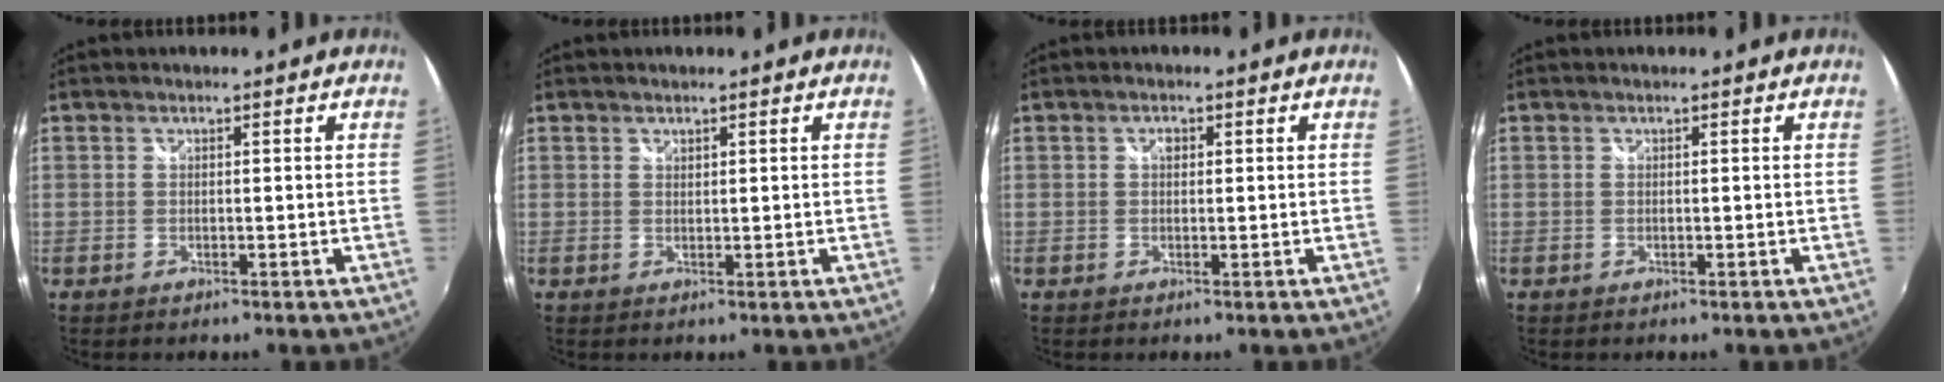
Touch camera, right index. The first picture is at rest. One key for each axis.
{"total": 0.6, "fx": 0.5, "fy": 0.3, "fz": 0.1, "tx": 0.000, "ty": 0.000, "tz": 0.010}
{"total": 1.1, "fx": 0.2, "fy": 0.8, "fz": 0.7, "tx": -0.009, "ty": 0.004, "tz": 0.002}
{"total": 0.0}